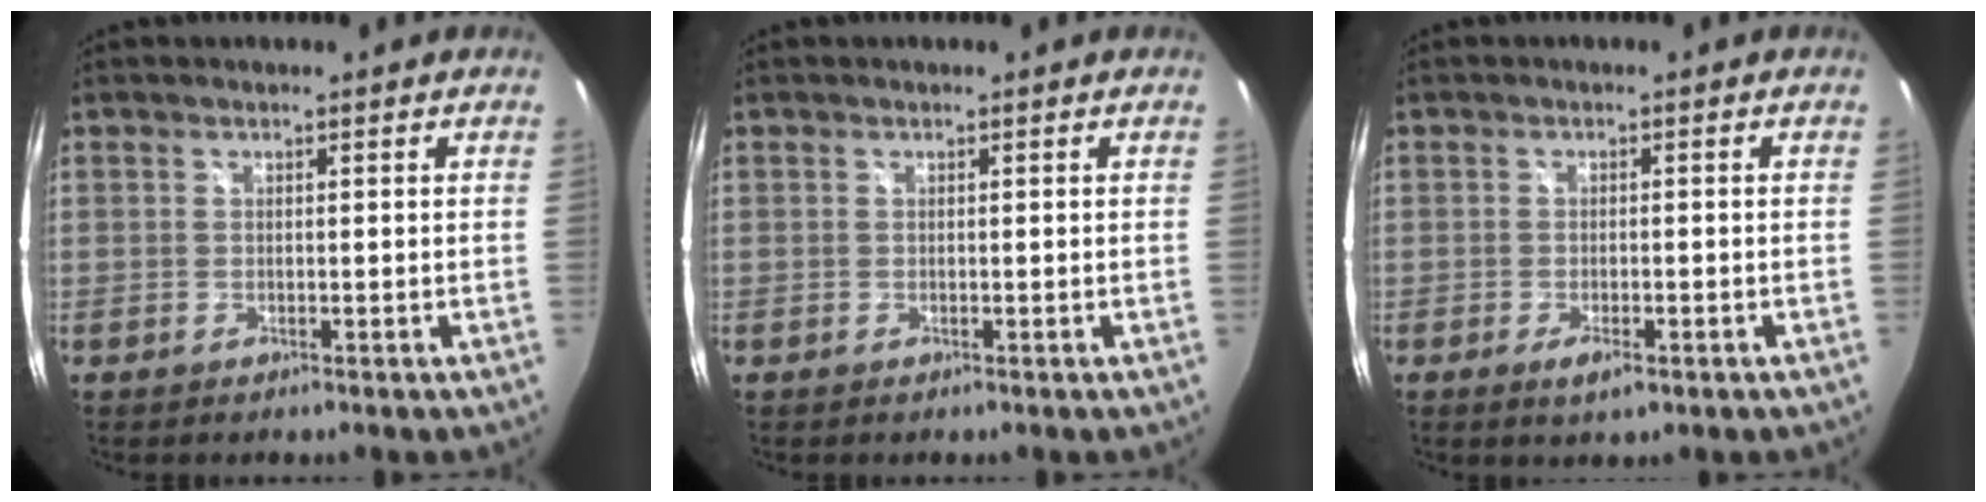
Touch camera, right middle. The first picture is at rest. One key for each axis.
{"total": 0.0}
{"total": 3.1, "fx": -1.7, "fy": 1.2, "fz": 2.4, "tx": -0.049, "ty": -0.008, "tz": -0.027}